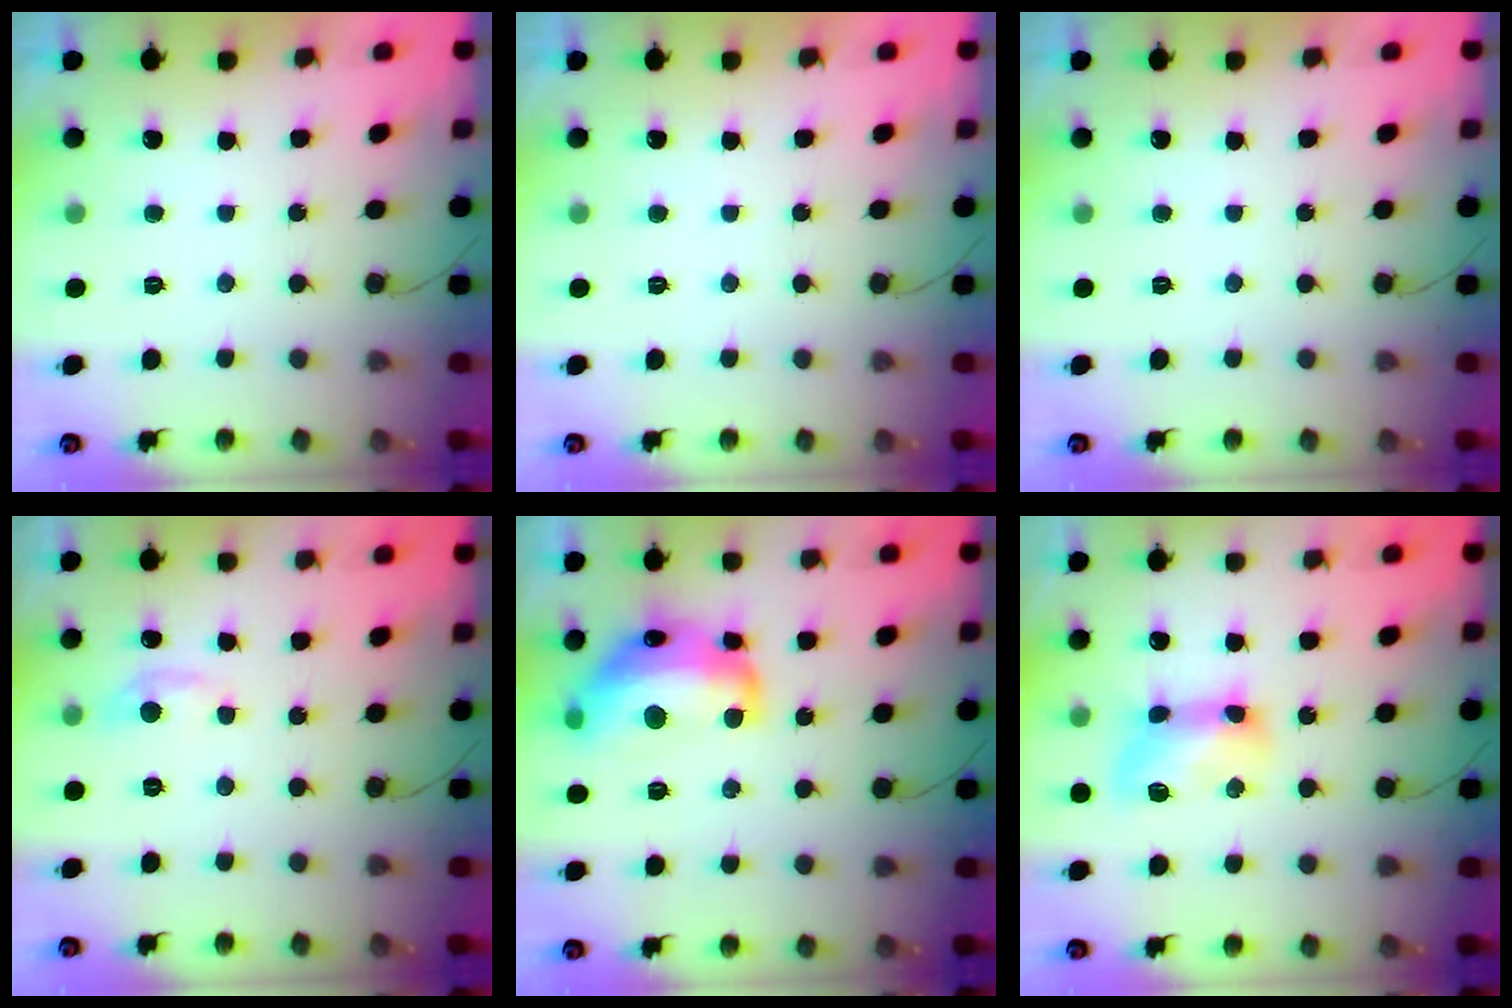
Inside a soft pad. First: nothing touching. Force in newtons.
{"total": 0.0}
{"total": 0.0}
{"total": 5.0, "press": 4.9, "slide": 0.8}
{"total": 17.1, "press": 17.1, "slide": 0.9}
{"total": 10.1, "press": 10.0, "slide": 0.5}